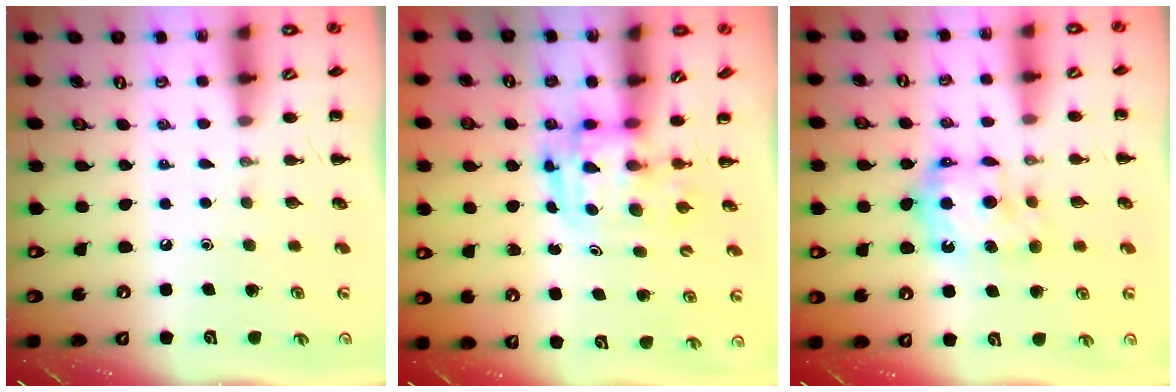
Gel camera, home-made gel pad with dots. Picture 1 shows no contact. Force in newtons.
{"total": 3.3, "press": 3.3, "slide": 0.7}
{"total": 9.6, "press": 9.6, "slide": 0.8}